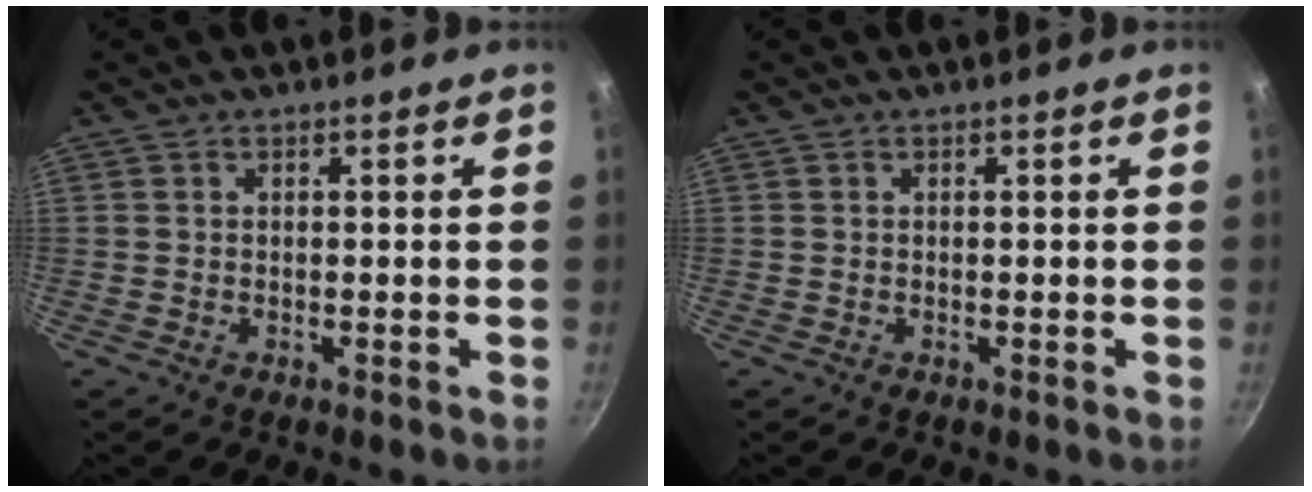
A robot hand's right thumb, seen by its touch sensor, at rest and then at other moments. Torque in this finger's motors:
{"motor_torque": [0.00, 0.00, 0.01, -0.01, 0.00]}